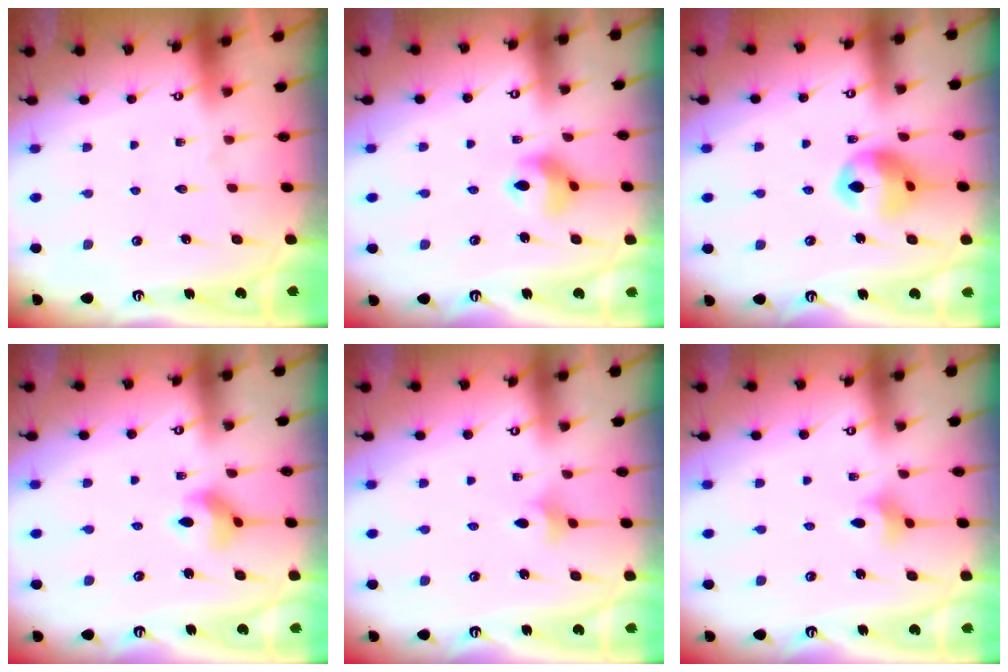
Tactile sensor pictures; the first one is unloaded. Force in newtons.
{"total": 8.5, "press": 8.4, "slide": 0.8}
{"total": 11.4, "press": 11.3, "slide": 0.9}
{"total": 5.5, "press": 5.5, "slide": 0.7}
{"total": 2.5, "press": 2.4, "slide": 0.6}
{"total": 2.9, "press": 2.8, "slide": 0.8}